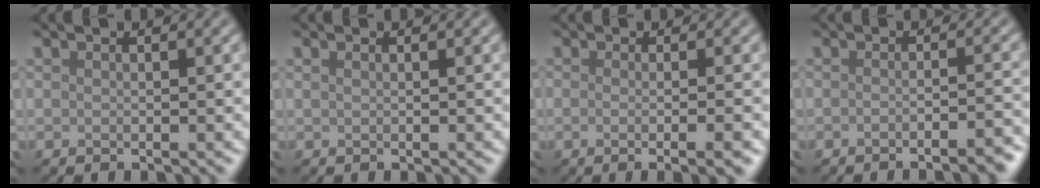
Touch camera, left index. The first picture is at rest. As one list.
[{"total": 0.9, "force": [0.5, 0.4, 0.7], "torque": [-0.006, -0.004, 0.000]}, {"total": 5.1, "force": [-0.6, 2.3, 4.5], "torque": [-0.021, 0.008, -0.024]}, {"total": 4.0, "force": [-2.7, 0.9, 2.8], "torque": [-0.029, 0.011, -0.041]}]